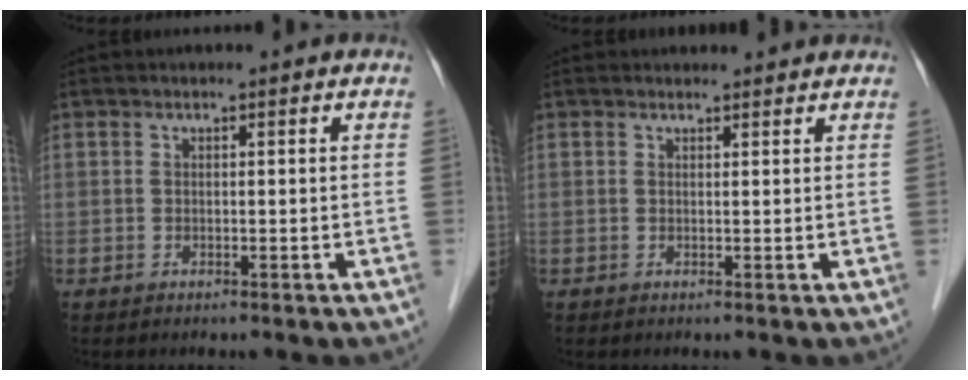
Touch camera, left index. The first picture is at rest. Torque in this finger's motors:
{"motor_torque": [0.24, -0.18, 0.01, 0.01]}